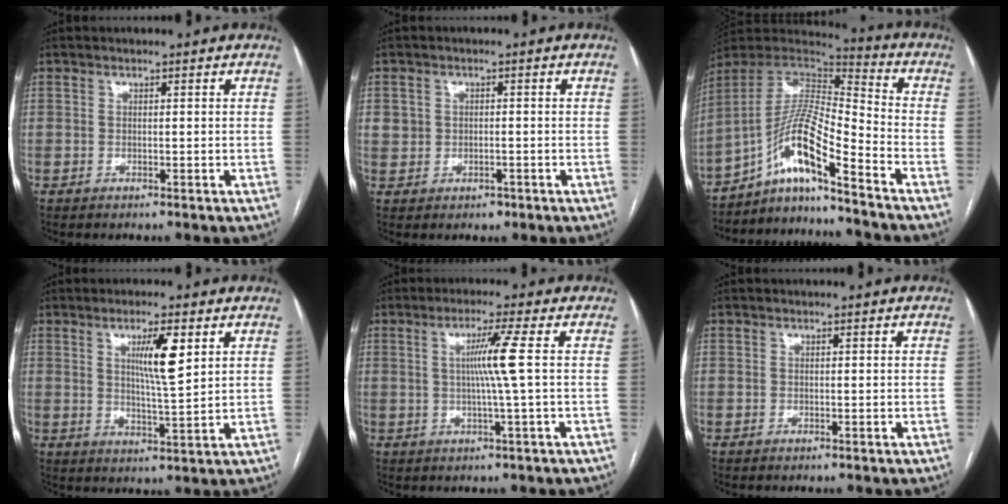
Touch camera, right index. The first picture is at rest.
{"total": 3.3, "force": [-0.3, 3.0, 1.2], "torque": [-0.019, 0.009, 0.009]}
{"total": 12.2, "force": [-8.1, 0.7, 9.1], "torque": [-0.174, 0.020, -0.146]}
{"total": 7.0, "force": [2.8, 0.6, 6.4], "torque": [-0.112, -0.006, 0.048]}
{"total": 5.8, "force": [0.8, -1.6, 5.5], "torque": [-0.101, -0.001, 0.016]}
{"total": 0.0}